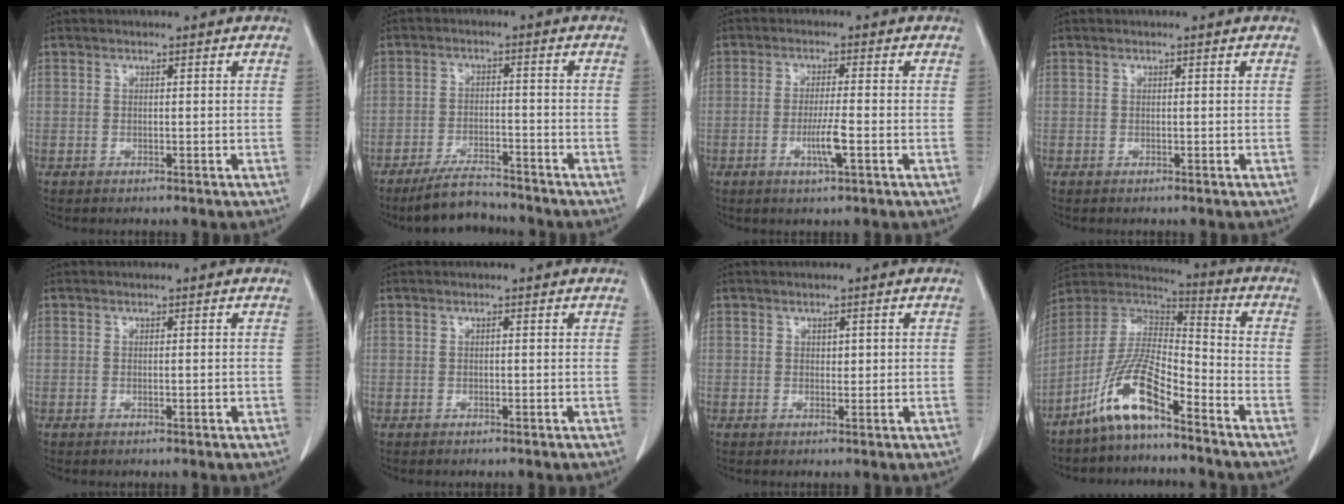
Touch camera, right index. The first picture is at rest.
{"total": 6.4, "force": [-5.9, 1.1, 2.2], "torque": [-0.042, -0.014, -0.103]}
{"total": 4.4, "force": [-1.4, -0.1, 4.2], "torque": [-0.078, -0.007, -0.025]}
{"total": 0.0}
{"total": 0.7, "force": [-0.1, 0.2, 0.6], "torque": [-0.012, -0.001, 0.003]}
{"total": 0.0}
{"total": 1.3, "force": [0.3, 0.7, 1.1], "torque": [-0.014, 0.000, 0.006]}
{"total": 12.2, "force": [-7.9, 2.2, 9.0], "torque": [-0.188, 0.009, -0.154]}